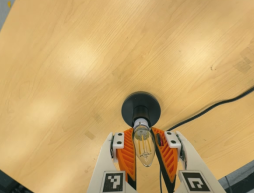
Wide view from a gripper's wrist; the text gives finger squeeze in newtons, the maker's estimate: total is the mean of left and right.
{"total": 17.3, "left": 17.0, "right": 17.6}